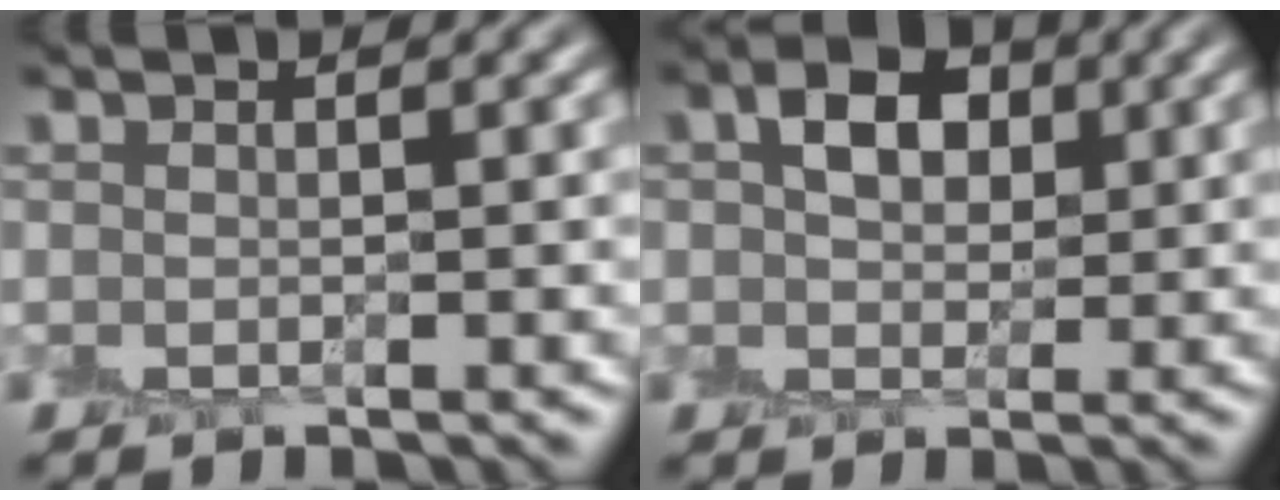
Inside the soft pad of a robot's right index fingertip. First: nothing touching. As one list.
[{"total": 3.6, "force": [1.3, 2.6, 2.2], "torque": [-0.040, 0.009, 0.014]}]